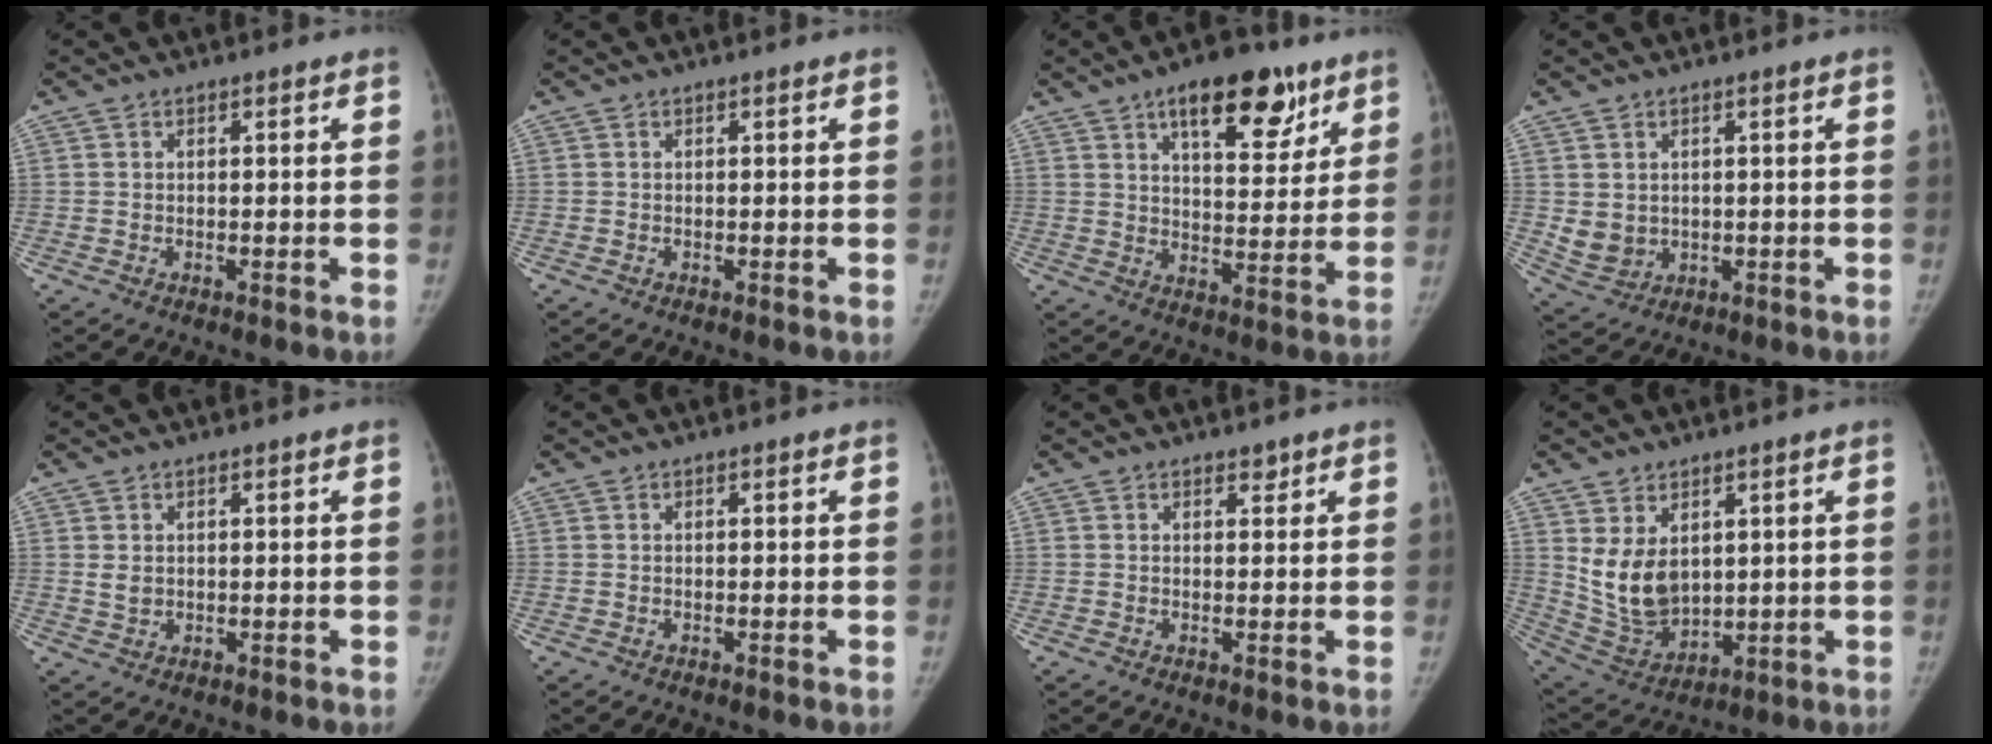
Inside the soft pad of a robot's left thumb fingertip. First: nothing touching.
{"total": 0.0}
{"total": 15.3, "force": [9.0, 6.8, 10.4], "torque": [-0.105, -0.035, 0.134]}
{"total": 4.8, "force": [0.7, 4.1, 2.4], "torque": [-0.034, -0.014, 0.032]}
{"total": 1.8, "force": [0.6, 1.3, 1.0], "torque": [-0.013, -0.007, 0.016]}
{"total": 0.0}
{"total": 1.2, "force": [1.0, 0.6, 0.4], "torque": [0.002, -0.007, 0.012]}
{"total": 10.6, "force": [3.0, 7.2, 7.2], "torque": [-0.113, -0.024, 0.084]}